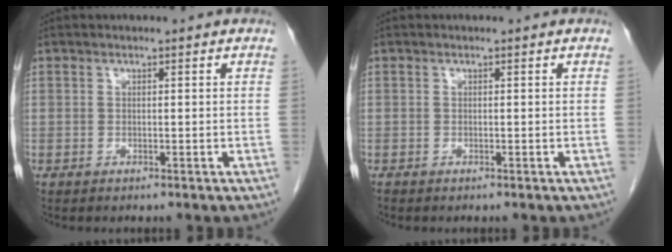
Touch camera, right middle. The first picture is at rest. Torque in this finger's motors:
{"motor_torque": [-0.27, -0.05, -0.02, -0.01]}